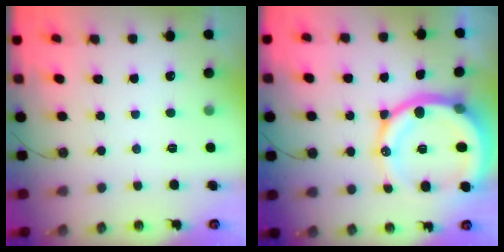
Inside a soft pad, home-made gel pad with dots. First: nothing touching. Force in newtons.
{"total": 20.1, "press": 20.0, "slide": 2.5}